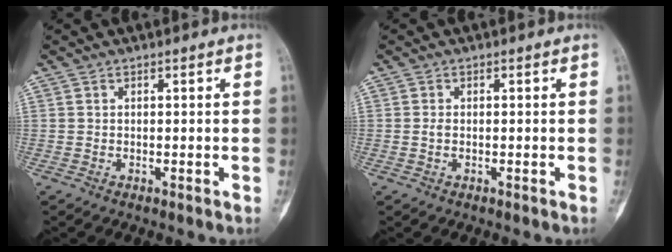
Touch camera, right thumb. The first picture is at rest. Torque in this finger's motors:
{"motor_torque": [-0.04, 0.01, -0.08, 0.39, 0.00]}